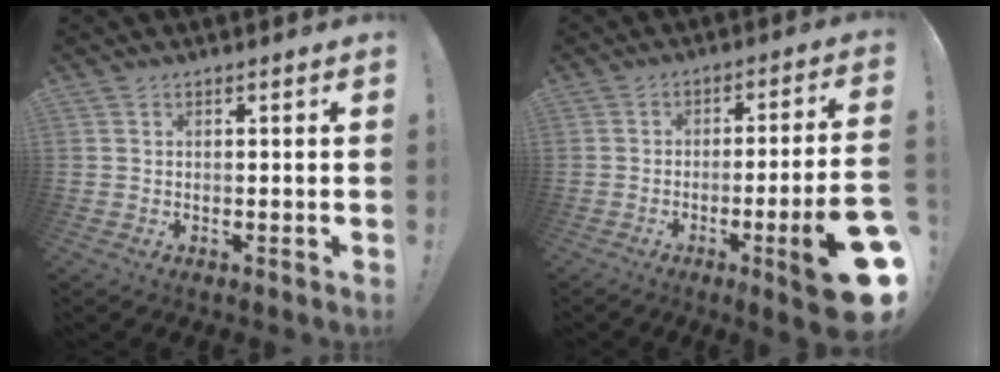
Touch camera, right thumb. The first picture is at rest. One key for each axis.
{"total": 16.1, "fx": -5.8, "fy": 2.1, "fz": 14.9, "tx": -0.206, "ty": 0.020, "tz": -0.077}